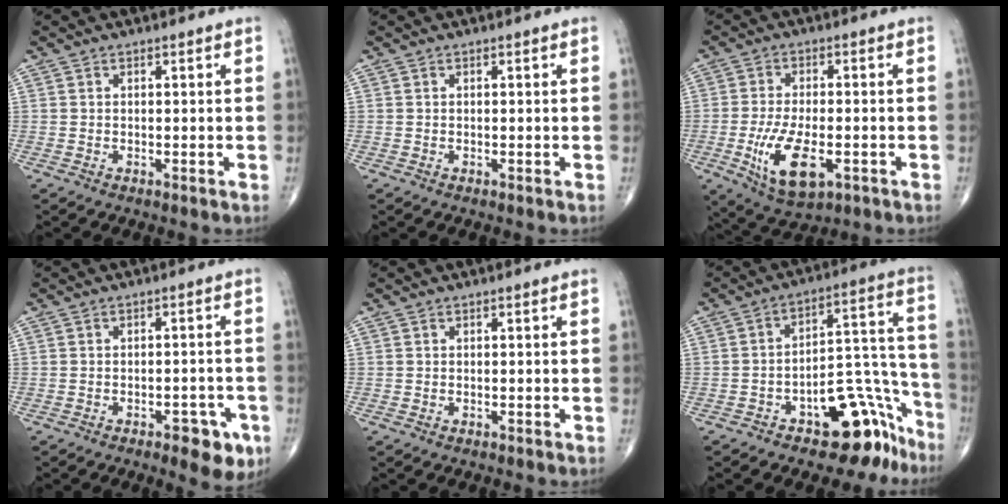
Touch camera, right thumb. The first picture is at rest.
{"total": 0.0}
{"total": 11.3, "force": [-3.4, 5.2, 9.4], "torque": [-0.176, -0.004, -0.051]}
{"total": 6.9, "force": [-3.5, 3.1, 5.1], "torque": [-0.044, 0.016, -0.039]}
{"total": 0.0}
{"total": 16.3, "force": [-10.1, 8.0, 10.1], "torque": [-0.063, 0.117, -0.142]}